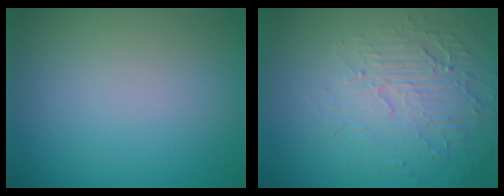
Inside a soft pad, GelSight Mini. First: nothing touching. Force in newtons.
{"total": 4.1, "press": 3.3, "slide": 2.4}